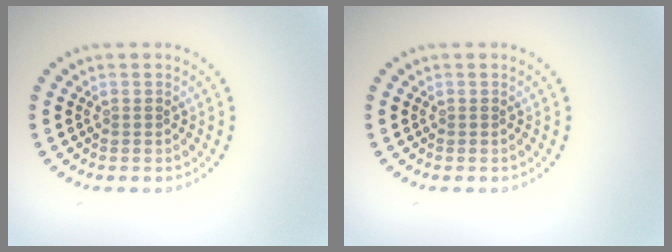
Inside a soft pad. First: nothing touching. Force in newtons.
{"total": 0.0}